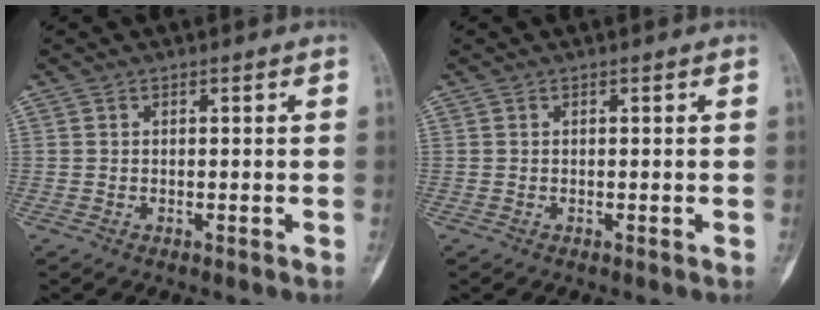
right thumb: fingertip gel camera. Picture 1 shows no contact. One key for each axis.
{"total": 0.0}